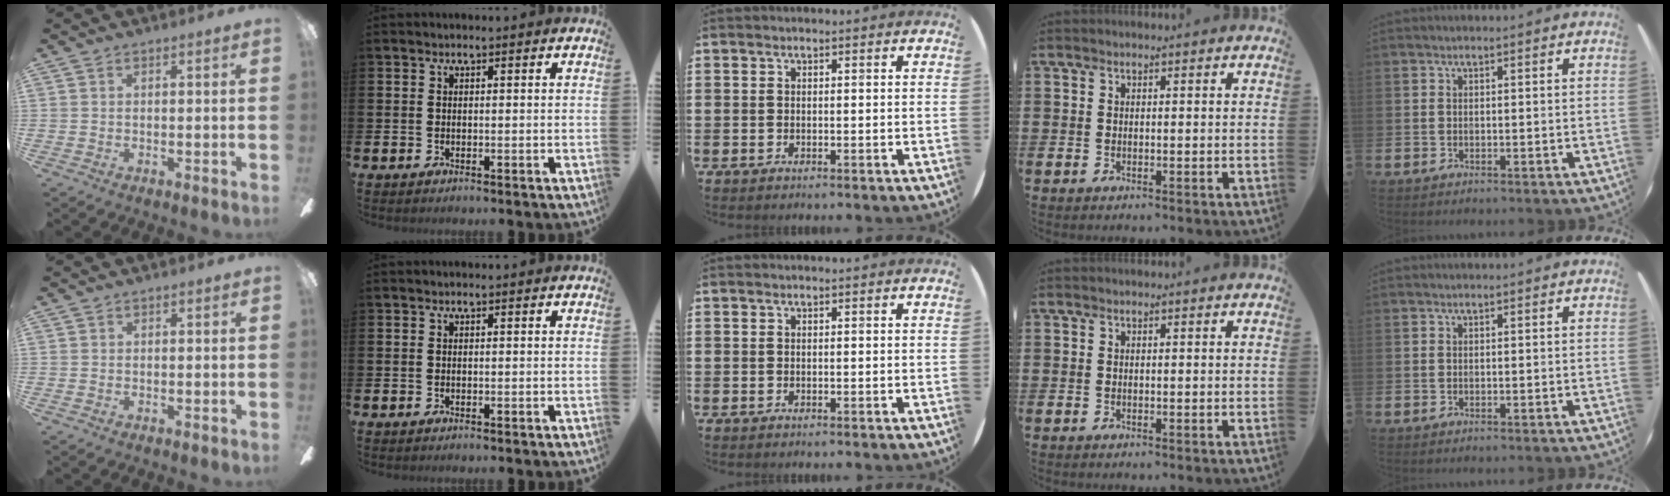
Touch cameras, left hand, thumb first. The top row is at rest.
{}